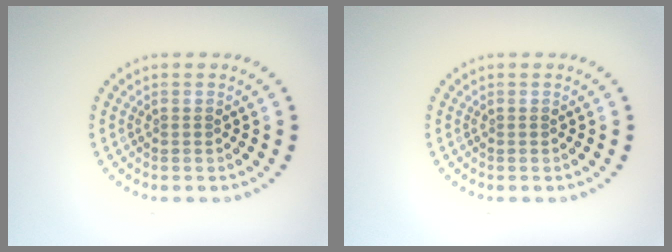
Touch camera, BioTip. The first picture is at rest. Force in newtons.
{"total": 0.0}